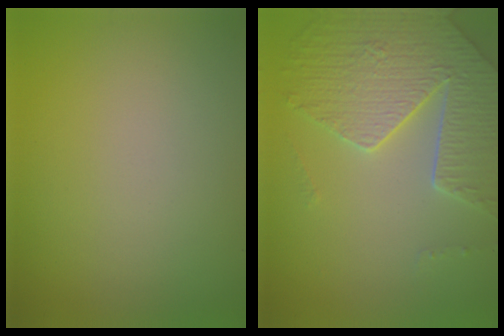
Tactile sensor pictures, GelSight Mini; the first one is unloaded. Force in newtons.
{"total": 5.7, "press": 4.8, "slide": 2.9}